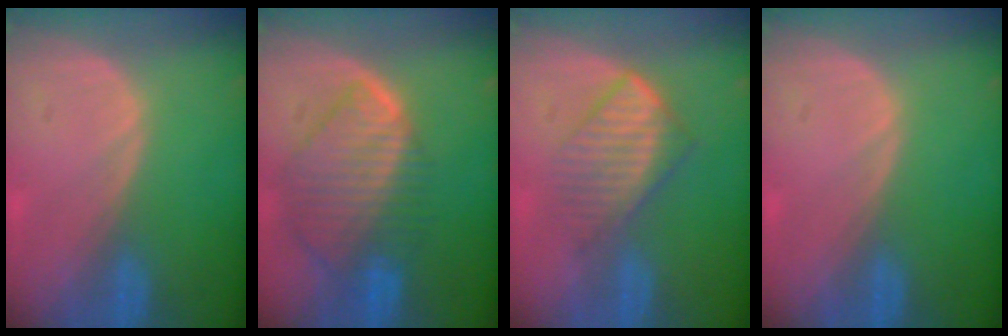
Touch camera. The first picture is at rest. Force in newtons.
{"total": 10.0, "press": 8.7, "slide": 4.9}
{"total": 6.8, "press": 6.1, "slide": 3.0}
{"total": 0.0}